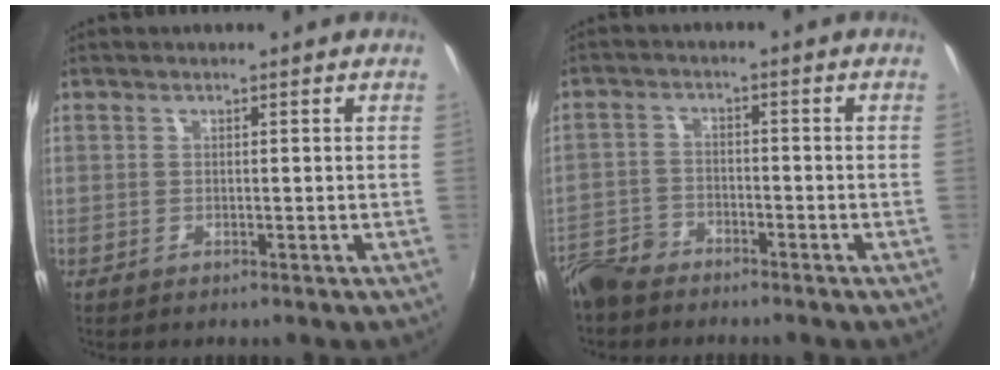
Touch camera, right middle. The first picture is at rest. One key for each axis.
{"total": 7.0, "fx": -5.8, "fy": 3.3, "fz": 2.0, "tx": -0.055, "ty": -0.001, "tz": -0.115}